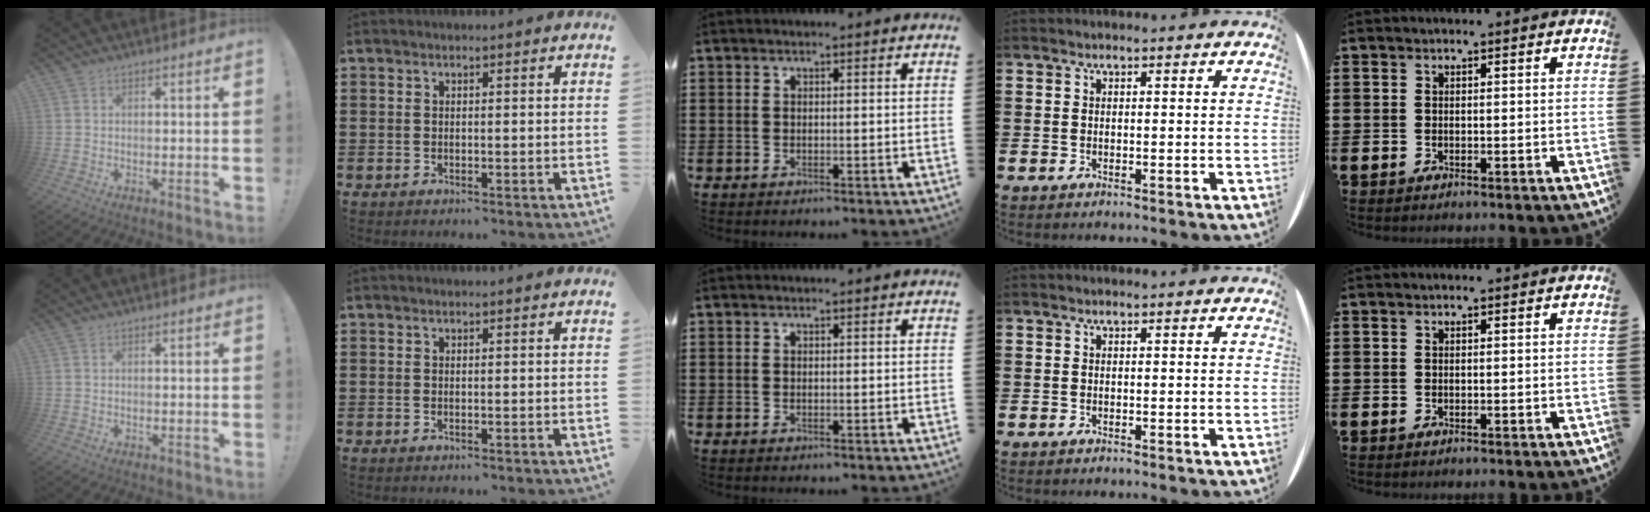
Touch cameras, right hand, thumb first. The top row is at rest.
{}